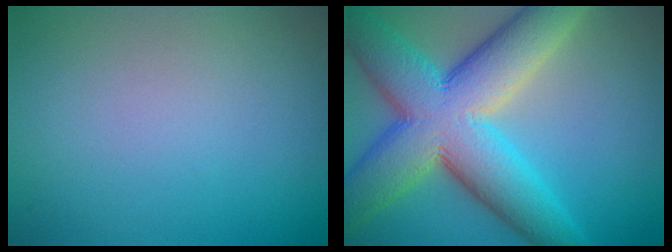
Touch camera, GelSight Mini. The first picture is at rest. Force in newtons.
{"total": 13.2, "press": 13.2, "slide": 0.4}